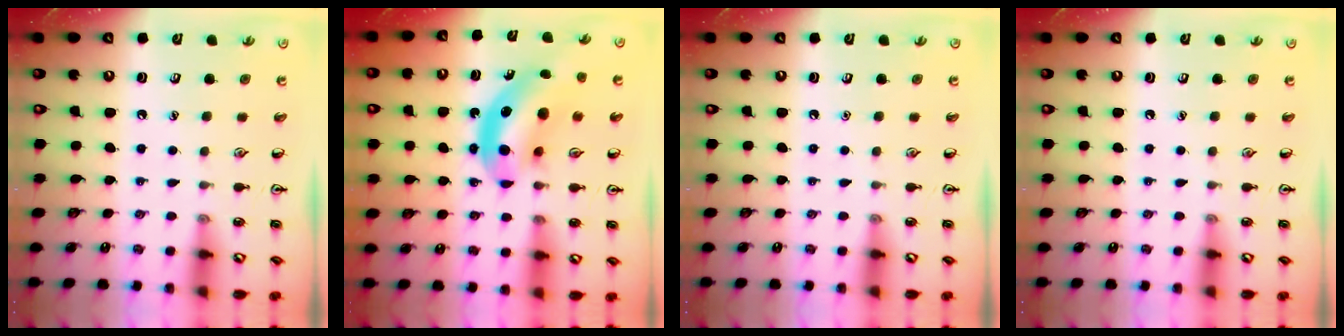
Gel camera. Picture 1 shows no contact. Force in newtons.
{"total": 11.6, "press": 11.0, "slide": 3.5}
{"total": 0.0}
{"total": 0.0}